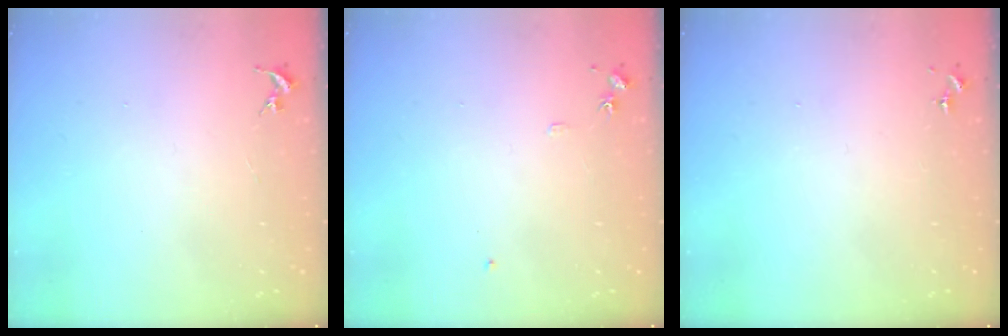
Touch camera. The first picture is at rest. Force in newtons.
{"total": 5.7, "press": 5.7, "slide": 0.7}
{"total": 0.0}